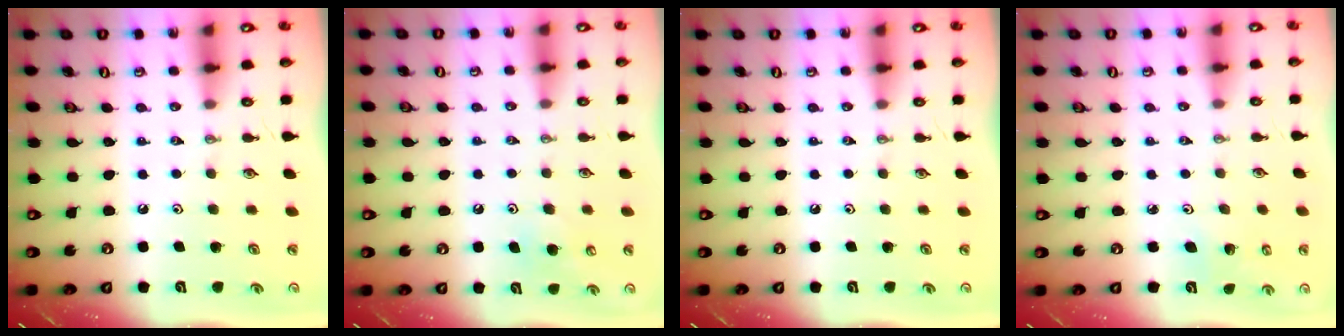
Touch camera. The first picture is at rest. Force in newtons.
{"total": 8.0, "press": 7.9, "slide": 0.9}
{"total": 0.0}
{"total": 2.7, "press": 2.7, "slide": 0.3}